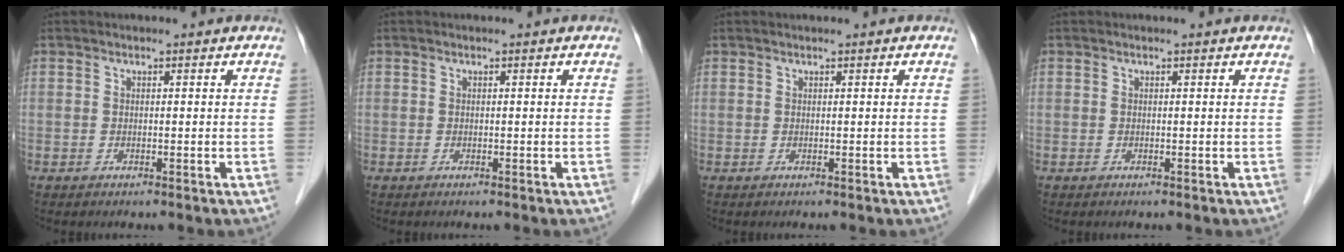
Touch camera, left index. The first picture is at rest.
{"total": 0.0}
{"total": 0.0}
{"total": 0.0}